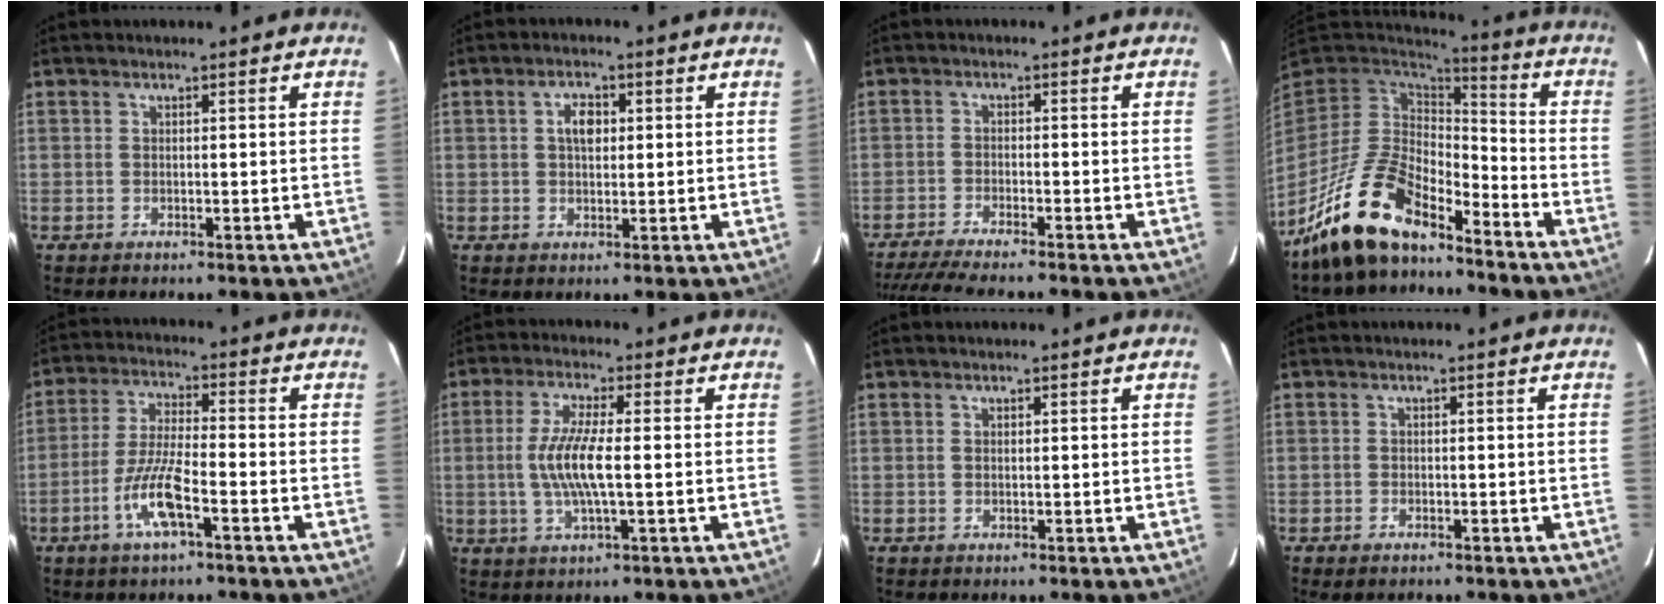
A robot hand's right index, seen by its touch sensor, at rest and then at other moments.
{"total": 3.6, "force": [0.8, 2.2, 2.7], "torque": [-0.046, 0.010, 0.014]}
{"total": 8.9, "force": [-7.8, 0.2, 4.1], "torque": [-0.100, -0.019, -0.133]}
{"total": 18.9, "force": [-13.4, 7.8, 10.8], "torque": [-0.230, -0.016, -0.245]}
{"total": 8.6, "force": [-4.2, 1.3, 7.4], "torque": [-0.155, -0.005, -0.082]}
{"total": 8.6, "force": [-0.5, 1.4, 8.5], "torque": [-0.168, -0.003, -0.011]}
{"total": 0.0}
{"total": 1.5, "force": [-1.1, 0.8, 0.7], "torque": [-0.015, -0.006, -0.021]}